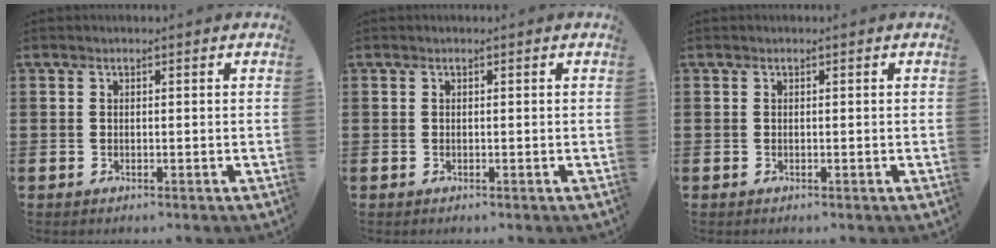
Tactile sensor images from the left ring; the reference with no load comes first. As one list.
[{"total": 0.0}, {"total": 0.0}]